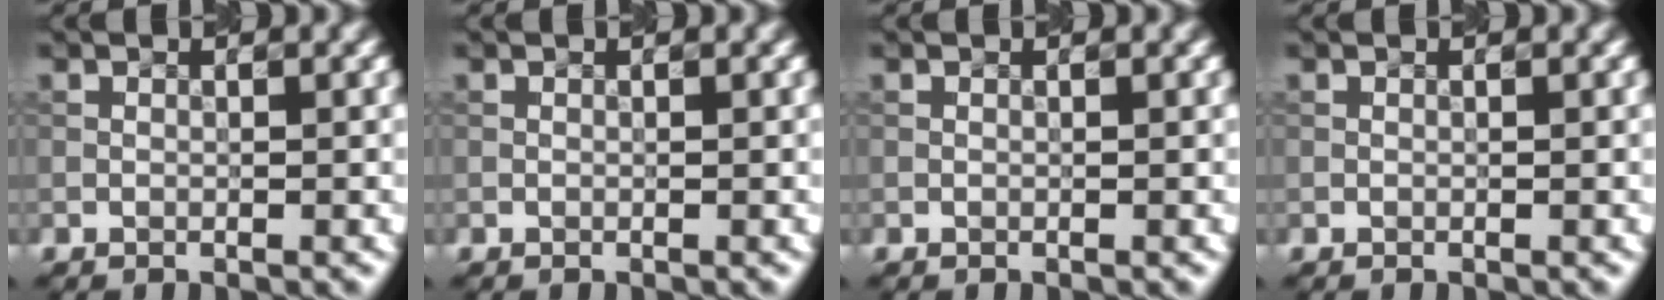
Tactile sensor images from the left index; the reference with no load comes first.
{"total": 0.0}
{"total": 0.0}
{"total": 0.0}